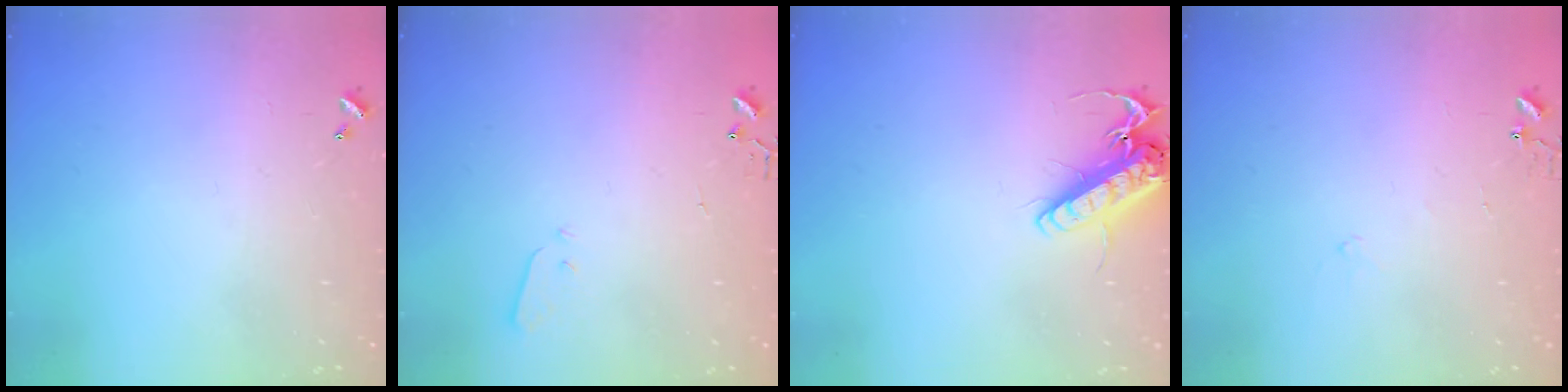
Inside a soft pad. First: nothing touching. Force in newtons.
{"total": 2.2, "press": 2.1, "slide": 0.3}
{"total": 13.8, "press": 13.6, "slide": 2.4}
{"total": 4.7, "press": 4.6, "slide": 0.4}